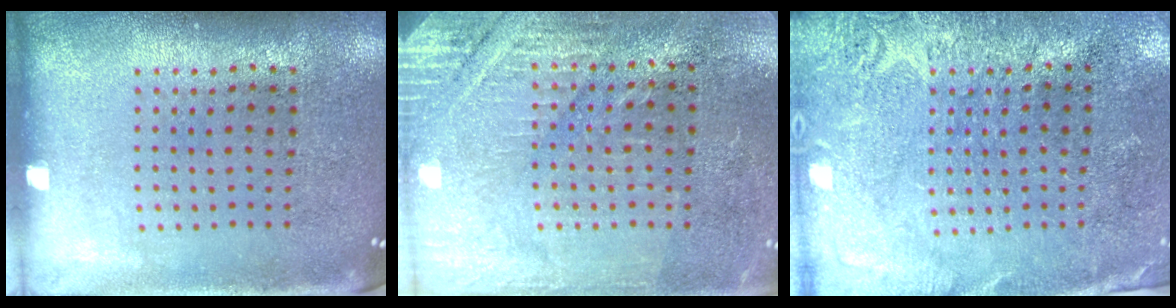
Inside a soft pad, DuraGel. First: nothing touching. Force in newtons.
{"total": 2.9, "press": 2.8, "slide": 0.5}
{"total": 2.8, "press": 2.6, "slide": 0.9}